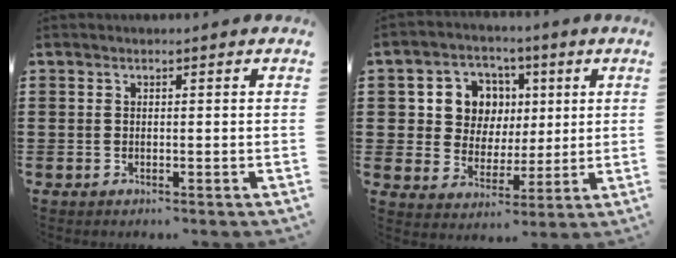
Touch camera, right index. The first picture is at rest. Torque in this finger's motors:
{"motor_torque": [0.87, 0.09, 0.56, 0.05]}